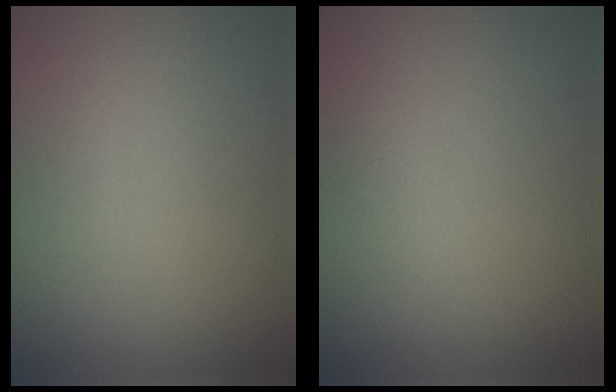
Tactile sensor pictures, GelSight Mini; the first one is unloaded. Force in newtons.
{"total": 1.3, "press": 1.3, "slide": 0.0}